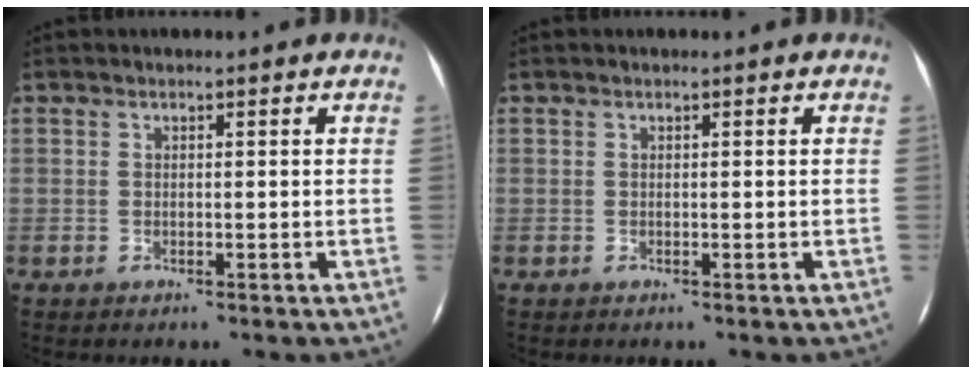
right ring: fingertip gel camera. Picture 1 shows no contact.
{"total": 0.0}